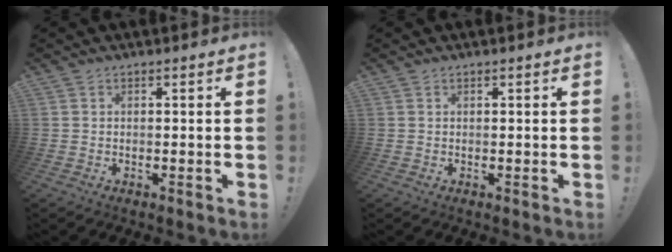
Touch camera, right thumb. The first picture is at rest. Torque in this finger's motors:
{"motor_torque": [-0.19, -0.02, 0.08, -0.12, 0.04]}